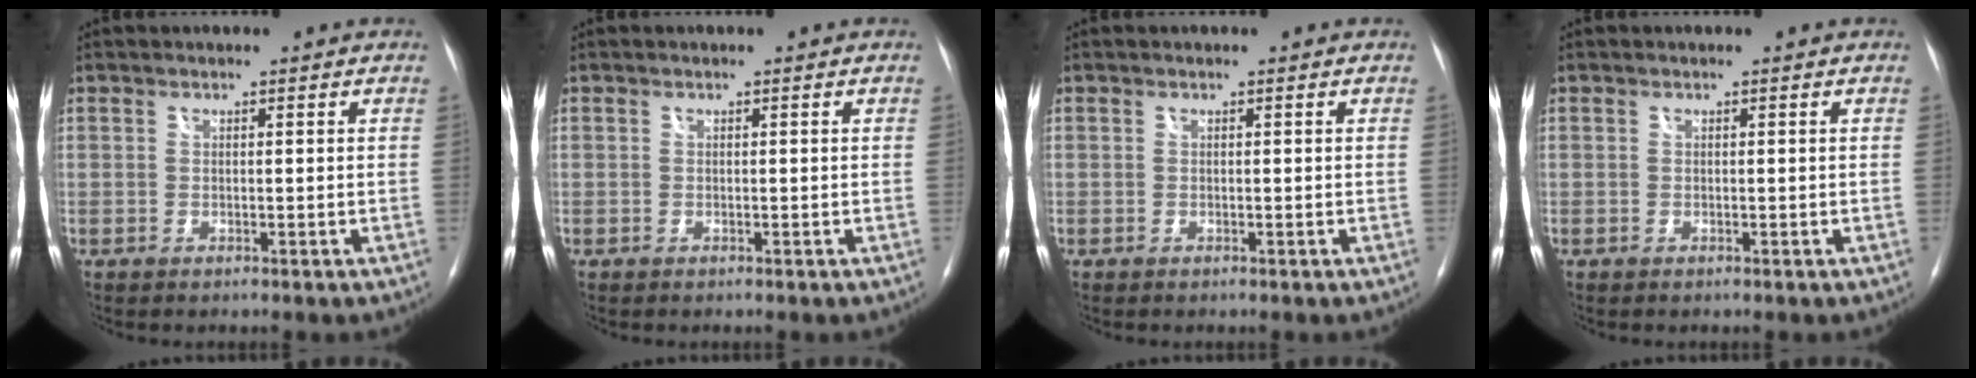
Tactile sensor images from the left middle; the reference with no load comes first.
{"total": 0.0}
{"total": 0.0}
{"total": 0.0}